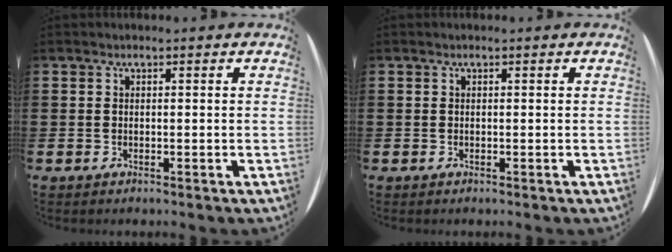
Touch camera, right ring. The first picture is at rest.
{"total": 0.0}